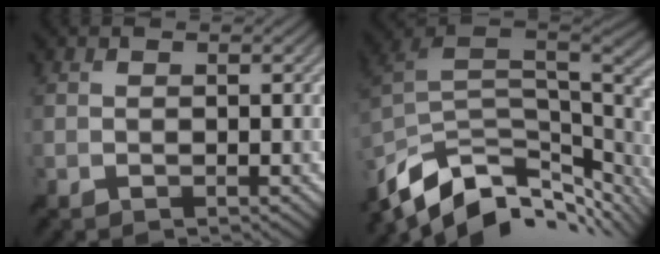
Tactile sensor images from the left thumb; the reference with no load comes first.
{"total": 12.6, "force": [-7.0, 6.0, 8.6], "torque": [-0.210, -0.023, -0.110]}